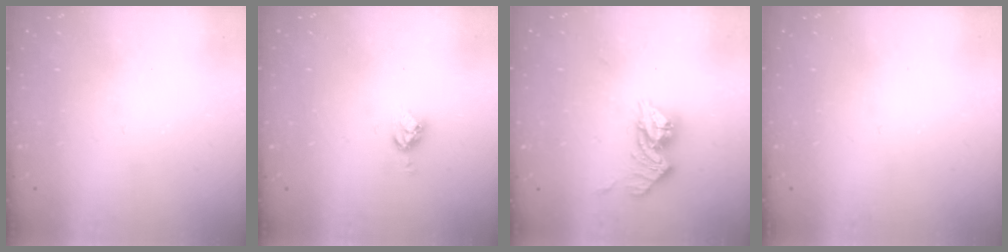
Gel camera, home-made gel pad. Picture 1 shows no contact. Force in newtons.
{"total": 4.5, "press": 4.4, "slide": 0.5}
{"total": 10.9, "press": 10.9, "slide": 0.9}
{"total": 0.0}